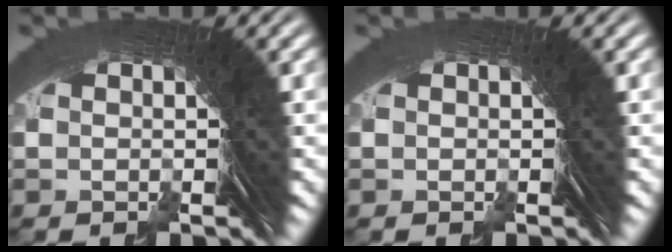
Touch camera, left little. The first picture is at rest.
{"total": 0.0}